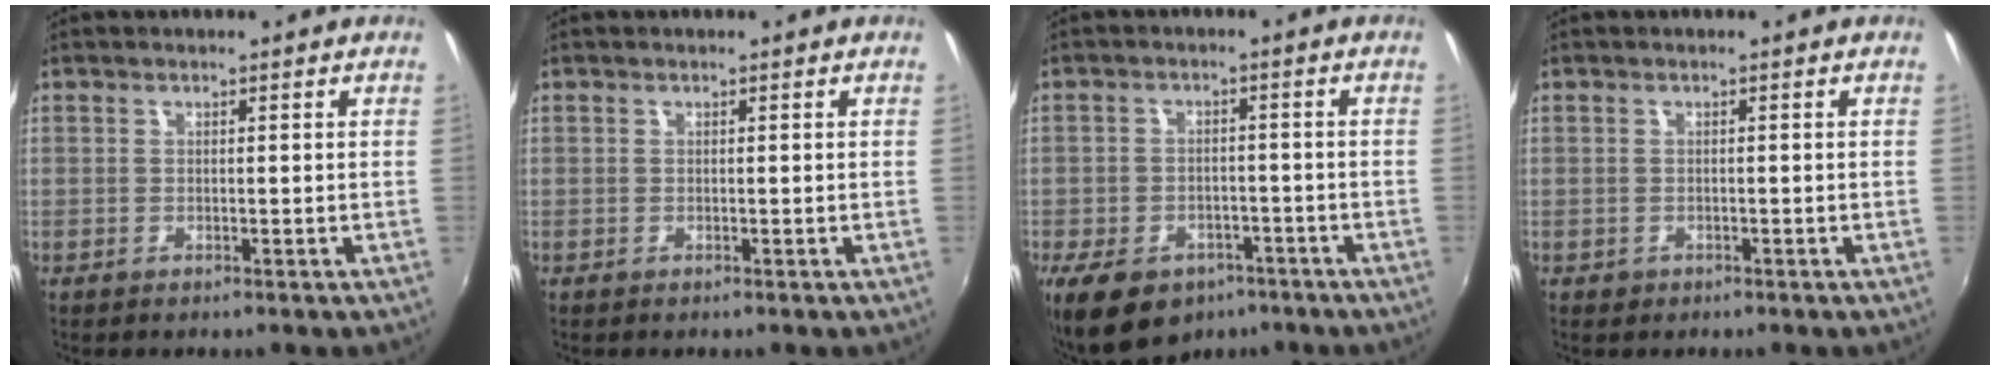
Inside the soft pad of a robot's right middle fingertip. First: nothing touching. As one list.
[{"total": 0.0}, {"total": 13.0, "force": [-8.3, 8.2, 5.9], "torque": [-0.146, -0.013, -0.120]}, {"total": 1.2, "force": [-0.6, 1.0, 0.3], "torque": [-0.008, -0.004, -0.006]}]